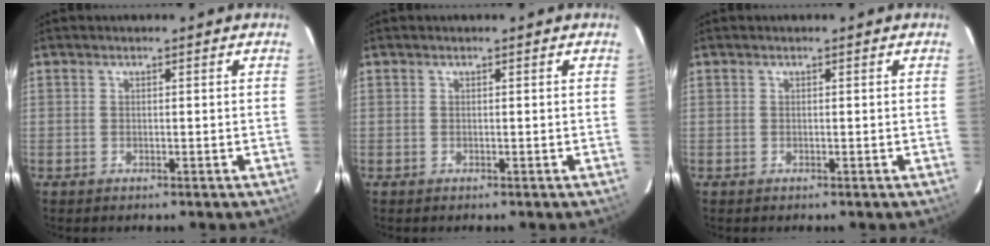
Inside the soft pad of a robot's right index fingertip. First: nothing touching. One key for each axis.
{"total": 0.0}
{"total": 0.0}